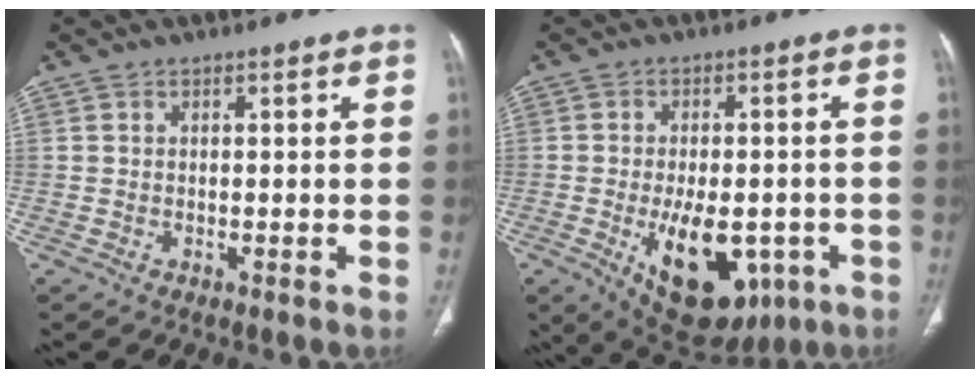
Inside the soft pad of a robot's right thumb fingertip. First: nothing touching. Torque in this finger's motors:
{"motor_torque": [3.50, 1.51, 1.52, -0.68, 0.42]}